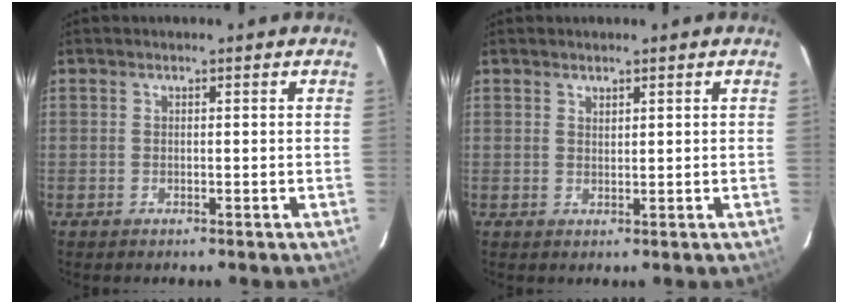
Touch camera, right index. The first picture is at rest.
{"total": 1.0, "force": [0.9, 0.3, 0.3], "torque": [-0.004, 0.001, 0.016]}